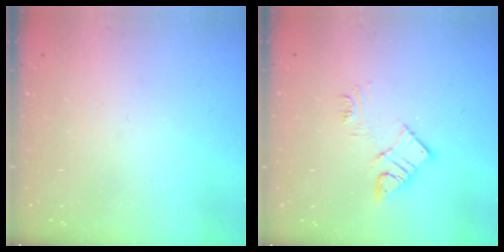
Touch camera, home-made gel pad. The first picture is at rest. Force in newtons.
{"total": 9.7, "press": 9.6, "slide": 0.6}